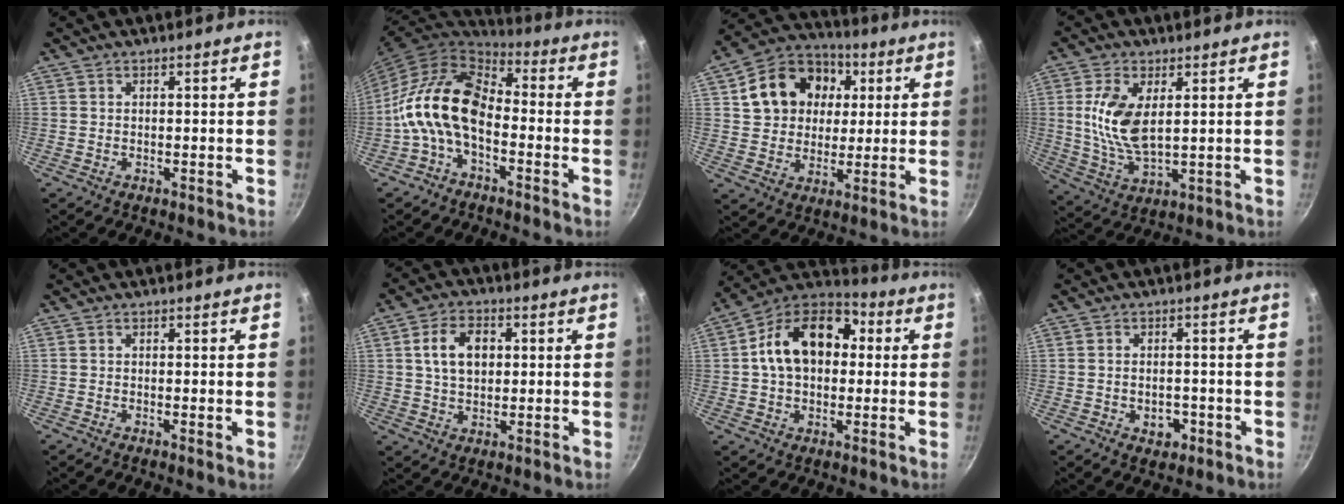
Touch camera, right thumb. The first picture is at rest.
{"total": 14.6, "force": [-3.5, 9.0, 10.9], "torque": [-0.190, 0.050, -0.087]}
{"total": 16.5, "force": [4.4, 13.4, 8.6], "torque": [-0.129, 0.017, 0.068]}
{"total": 11.0, "force": [2.2, 5.5, 9.2], "torque": [-0.182, -0.015, 0.050]}
{"total": 0.7, "force": [-0.1, 0.0, 0.7], "torque": [-0.014, -0.002, -0.003]}
{"total": 8.9, "force": [1.7, 6.0, 6.3], "torque": [-0.094, 0.006, 0.027]}
{"total": 18.0, "force": [2.4, 12.6, 12.6], "torque": [-0.185, 0.037, 0.019]}
{"total": 4.0, "force": [-1.4, 2.8, 2.4], "torque": [-0.028, 0.010, -0.014]}